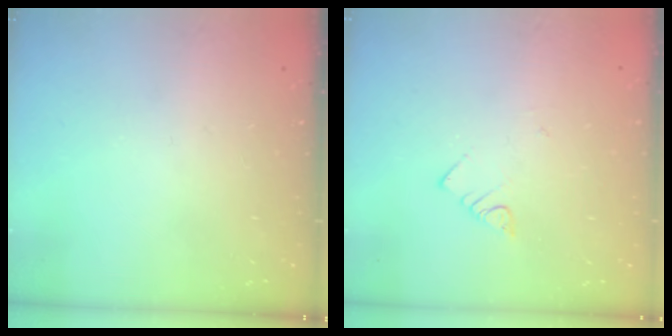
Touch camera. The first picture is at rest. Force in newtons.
{"total": 2.9, "press": 2.9, "slide": 0.2}